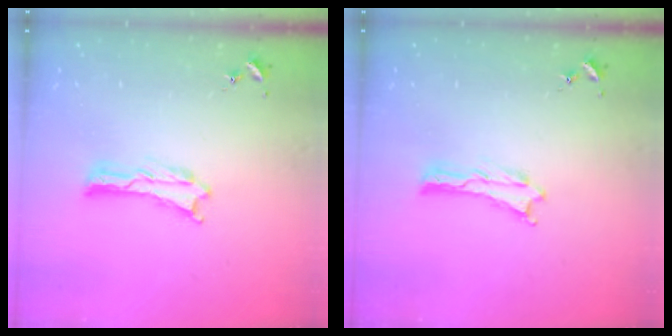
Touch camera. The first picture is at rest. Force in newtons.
{"total": 0.0}